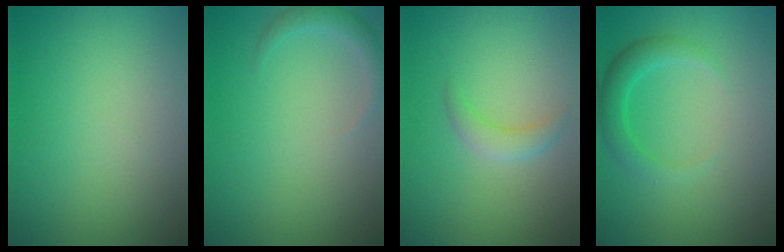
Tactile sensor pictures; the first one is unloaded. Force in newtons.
{"total": 1.6, "press": 1.6, "slide": 0.2}
{"total": 1.7, "press": 1.7, "slide": 0.0}
{"total": 2.5, "press": 2.5, "slide": 0.2}